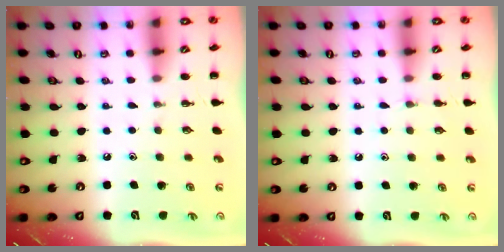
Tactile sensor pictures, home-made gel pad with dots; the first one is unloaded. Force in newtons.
{"total": 3.9, "press": 3.7, "slide": 1.4}